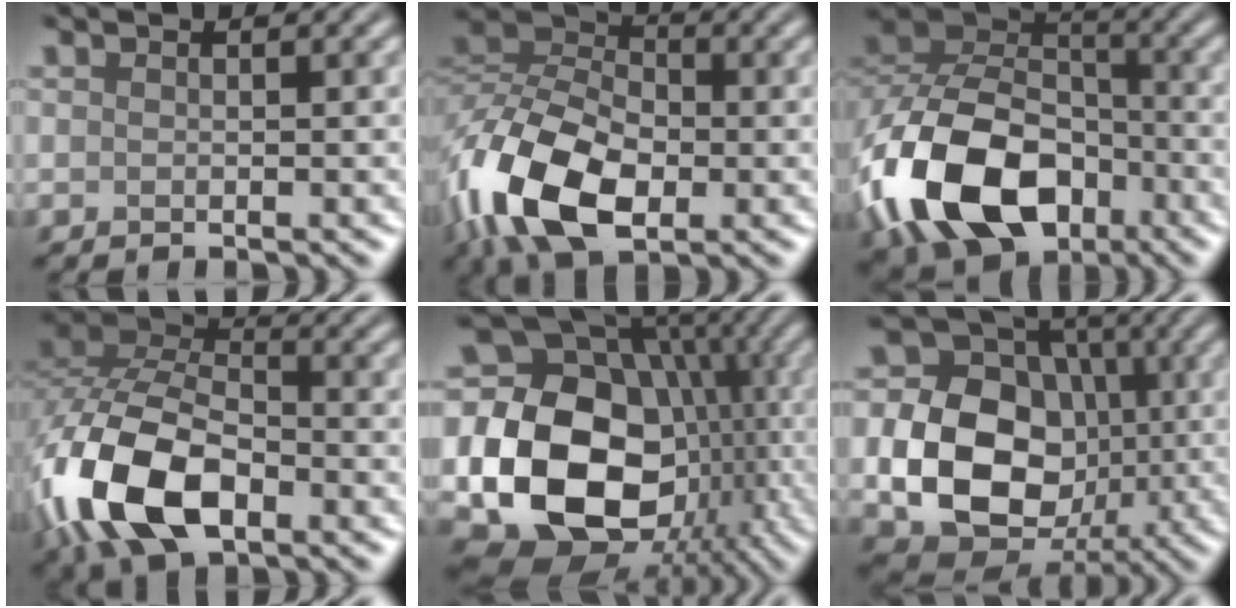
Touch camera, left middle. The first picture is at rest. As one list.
[{"total": 12.8, "force": [-4.7, 7.6, 9.2], "torque": [-0.211, -0.012, -0.099]}, {"total": 14.1, "force": [-5.7, 9.5, 8.8], "torque": [-0.199, -0.006, -0.113]}, {"total": 12.1, "force": [-5.0, 6.7, 8.8], "torque": [-0.202, -0.007, -0.102]}, {"total": 22.1, "force": [-2.7, 18.2, 12.1], "torque": [-0.224, -0.008, -0.053]}, {"total": 12.7, "force": [-1.5, 10.1, 7.4], "torque": [-0.128, -0.012, -0.040]}]